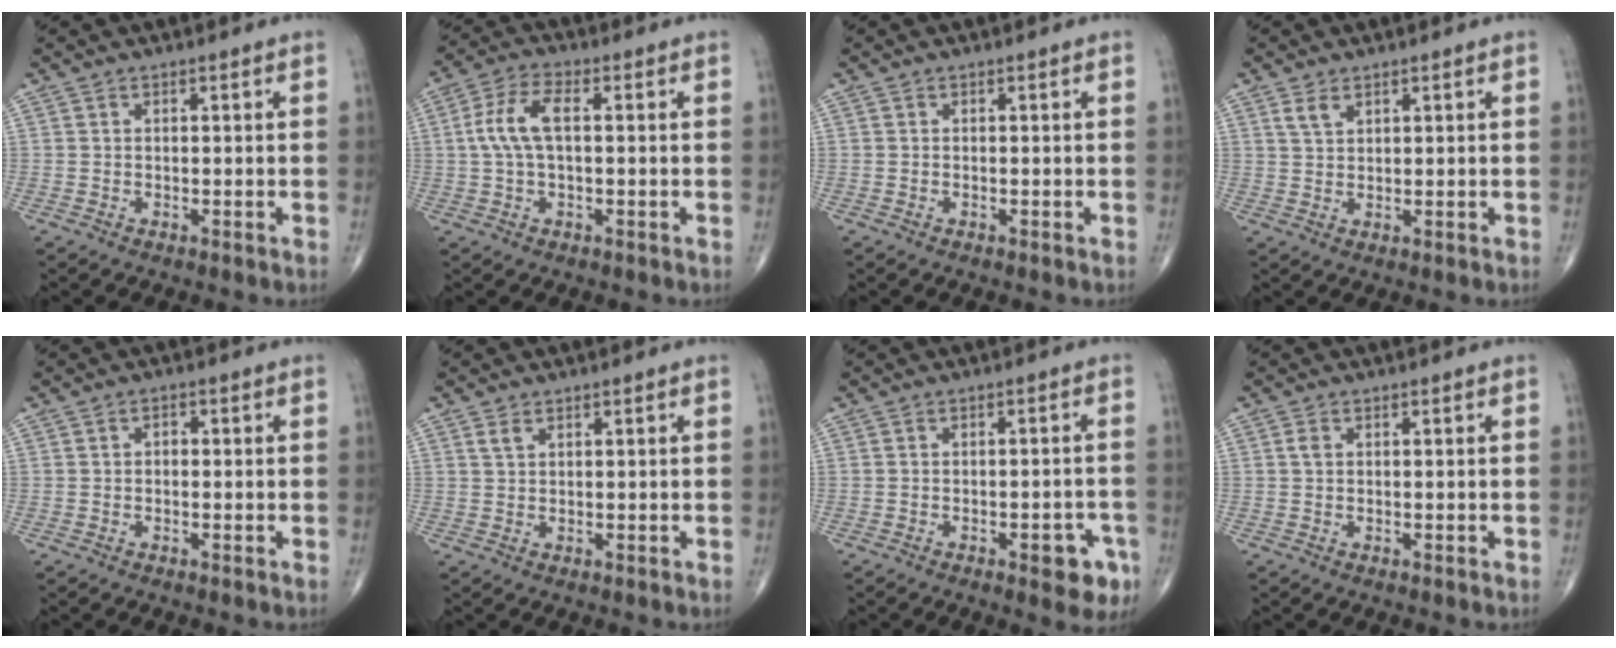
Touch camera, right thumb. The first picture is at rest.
{"total": 7.5, "force": [0.7, 3.4, 6.7], "torque": [-0.150, 0.022, 0.011]}
{"total": 0.0}
{"total": 2.7, "force": [1.6, 1.4, 1.5], "torque": [-0.027, -0.005, 0.037]}
{"total": 1.4, "force": [0.0, 1.0, 1.0], "torque": [-0.008, 0.008, -0.004]}
{"total": 1.6, "force": [0.9, 0.8, 0.9], "torque": [-0.016, 0.000, 0.021]}
{"total": 6.2, "force": [-2.9, 2.6, 4.8], "torque": [-0.038, 0.014, -0.032]}
{"total": 1.1, "force": [0.2, 0.8, 0.8], "torque": [-0.015, 0.001, 0.003]}